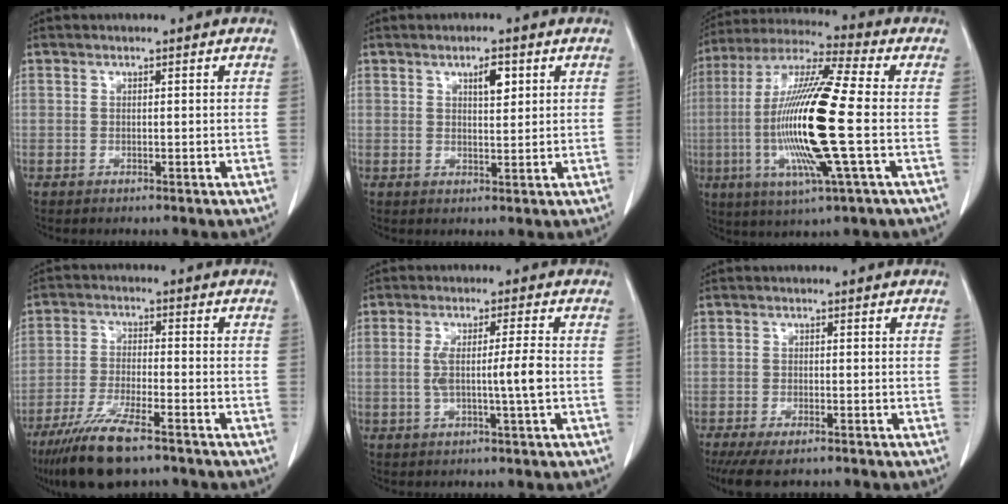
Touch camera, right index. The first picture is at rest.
{"total": 3.1, "force": [1.5, 1.0, 2.6], "torque": [-0.043, -0.003, 0.024]}
{"total": 19.1, "force": [-2.7, 0.6, 18.9], "torque": [-0.389, -0.010, -0.059]}
{"total": 10.9, "force": [-7.8, 1.9, 7.4], "torque": [-0.141, -0.028, -0.138]}
{"total": 5.9, "force": [-0.7, -0.5, 5.9], "torque": [-0.110, 0.002, -0.009]}
{"total": 7.1, "force": [-5.6, 1.8, 3.9], "torque": [-0.057, -0.012, -0.089]}